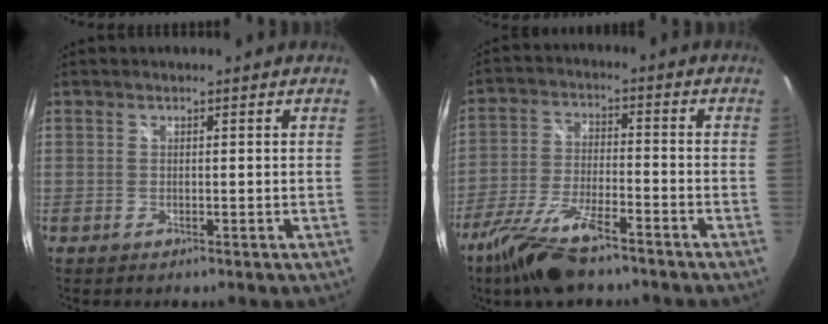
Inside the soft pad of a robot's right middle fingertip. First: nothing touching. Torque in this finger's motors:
{"motor_torque": [1.09, -1.05, 0.62, 0.19]}